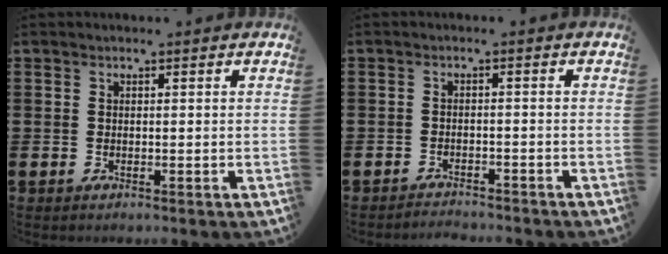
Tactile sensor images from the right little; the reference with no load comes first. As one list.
[{"total": 1.7, "force": [-1.7, -0.1, -0.2], "torque": [-0.001, 0.004, -0.037]}]